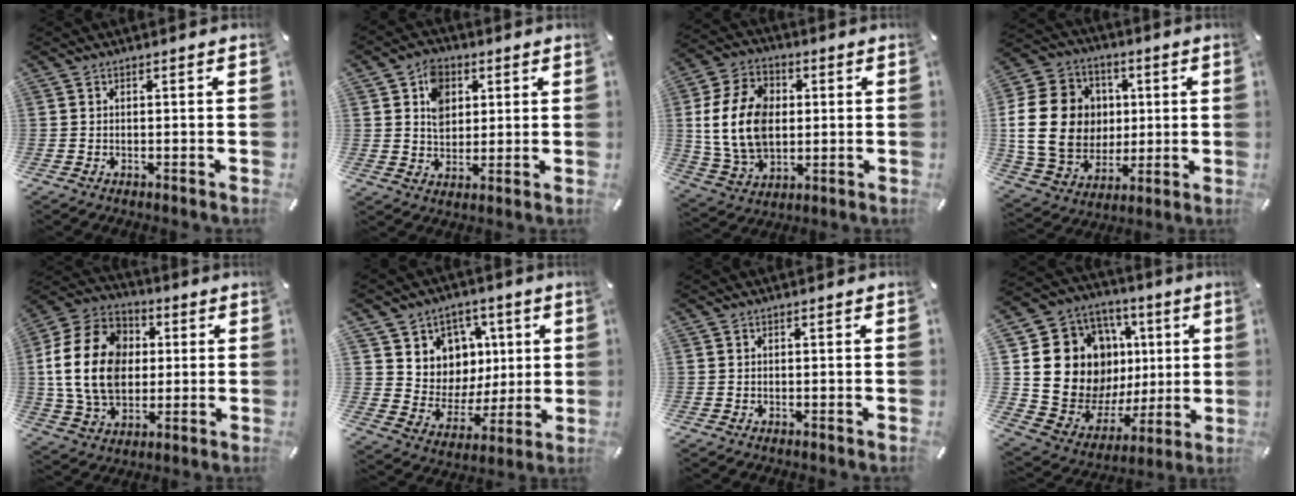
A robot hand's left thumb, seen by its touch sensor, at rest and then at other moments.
{"total": 7.7, "force": [2.4, 6.4, 3.5], "torque": [-0.053, 0.005, 0.043]}
{"total": 15.4, "force": [0.9, 11.7, 10.0], "torque": [-0.227, 0.012, 0.015]}
{"total": 20.1, "force": [1.6, 17.2, 10.3], "torque": [-0.206, 0.012, 0.035]}
{"total": 19.5, "force": [1.1, 15.2, 12.1], "torque": [-0.270, 0.010, 0.015]}
{"total": 10.5, "force": [2.6, 10.1, 0.4], "torque": [-0.002, -0.039, 0.062]}
{"total": 0.0}
{"total": 18.8, "force": [5.1, 16.2, 8.1], "torque": [-0.136, -0.056, 0.121]}